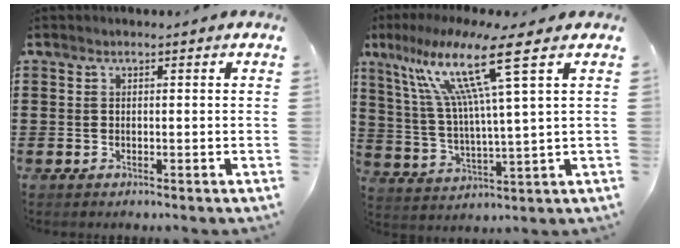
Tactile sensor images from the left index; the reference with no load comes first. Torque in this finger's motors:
{"motor_torque": [1.22, -0.92, 0.93, 0.21]}